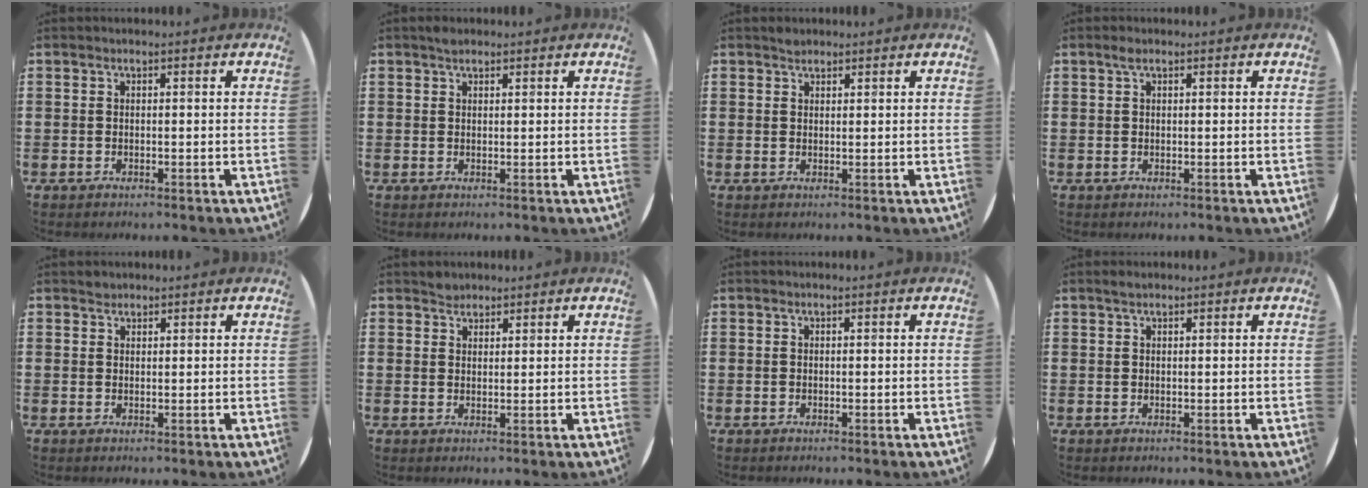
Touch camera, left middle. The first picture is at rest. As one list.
[{"total": 1.0, "force": [0.9, 0.5, 0.2], "torque": [0.004, -0.001, 0.014]}, {"total": 1.1, "force": [1.0, 0.4, -0.1], "torque": [0.007, -0.002, 0.017]}, {"total": 1.0, "force": [0.6, 0.4, 0.7], "torque": [-0.014, 0.005, 0.009]}, {"total": 1.0, "force": [0.9, 0.4, -0.1], "torque": [0.002, 0.002, 0.018]}, {"total": 1.7, "force": [1.6, 0.6, -0.2], "torque": [0.010, -0.003, 0.030]}, {"total": 0.0}, {"total": 0.7, "force": [0.6, 0.2, 0.3], "torque": [-0.006, 0.002, 0.011]}]